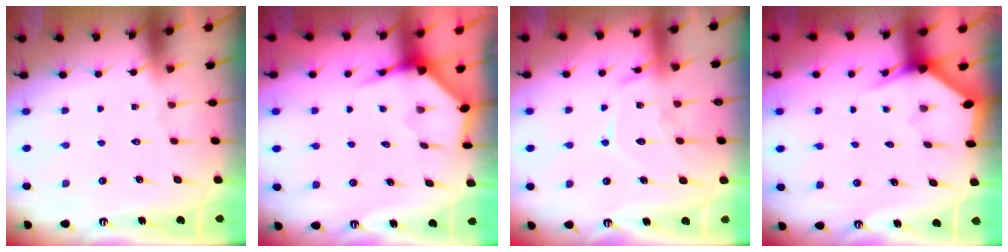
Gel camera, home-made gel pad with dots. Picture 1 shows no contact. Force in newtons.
{"total": 4.0, "press": 3.9, "slide": 0.4}
{"total": 13.2, "press": 13.2, "slide": 1.2}
{"total": 2.9, "press": 2.9, "slide": 0.1}